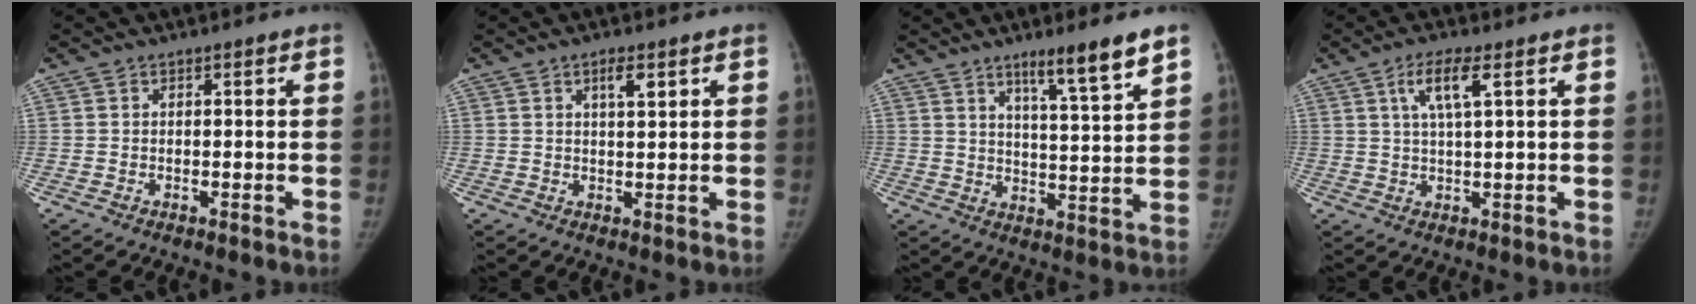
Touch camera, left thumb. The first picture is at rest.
{"total": 3.3, "force": [1.7, 1.0, 2.7], "torque": [-0.040, -0.006, 0.029]}
{"total": 9.5, "force": [6.5, 0.4, 7.0], "torque": [-0.105, -0.043, 0.104]}
{"total": 5.9, "force": [2.5, 1.0, 5.3], "torque": [-0.106, -0.001, 0.048]}